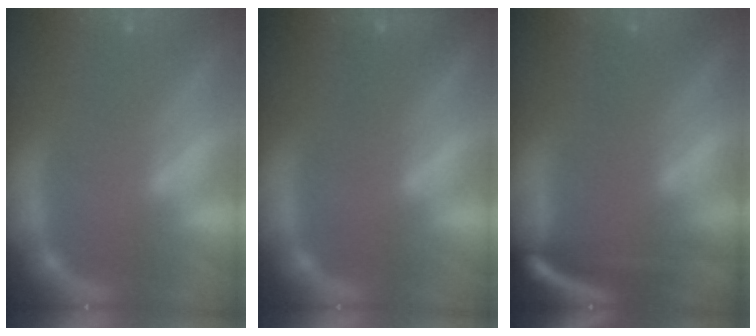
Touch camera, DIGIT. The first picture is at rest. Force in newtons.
{"total": 0.9}
{"total": 8.1}